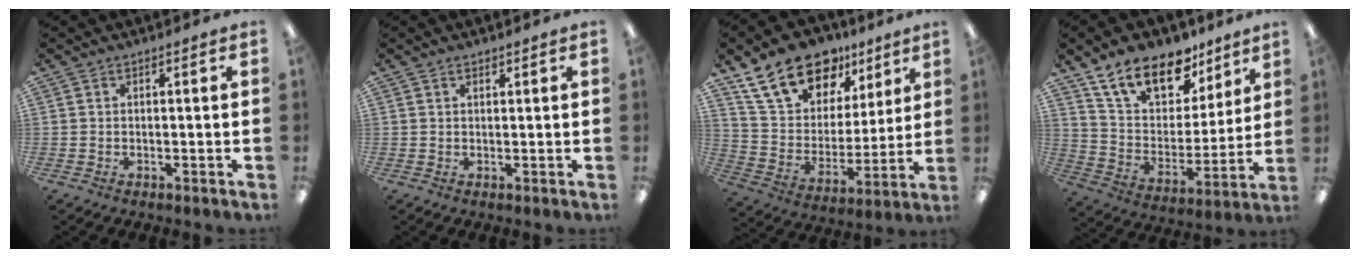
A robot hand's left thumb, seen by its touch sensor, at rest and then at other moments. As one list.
[{"total": 0.9, "force": [0.8, 0.4, 0.2], "torque": [-0.006, 0.000, 0.015]}, {"total": 19.3, "force": [13.3, 11.3, 8.1], "torque": [-0.148, -0.075, 0.245]}, {"total": 17.4, "force": [12.4, 9.1, 8.1], "torque": [-0.147, -0.072, 0.225]}]